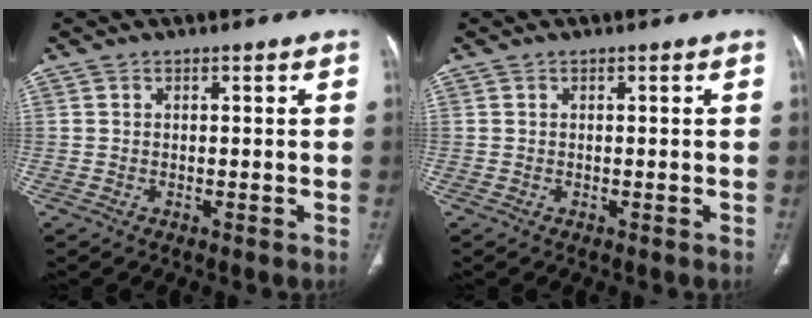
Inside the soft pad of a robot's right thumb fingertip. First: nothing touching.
{"total": 0.0}